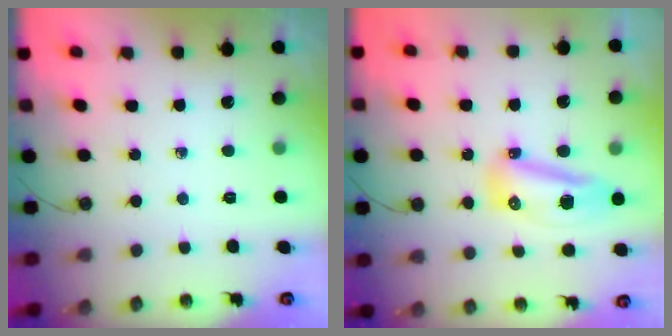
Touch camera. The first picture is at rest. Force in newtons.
{"total": 17.3, "press": 12.3, "slide": 12.1}